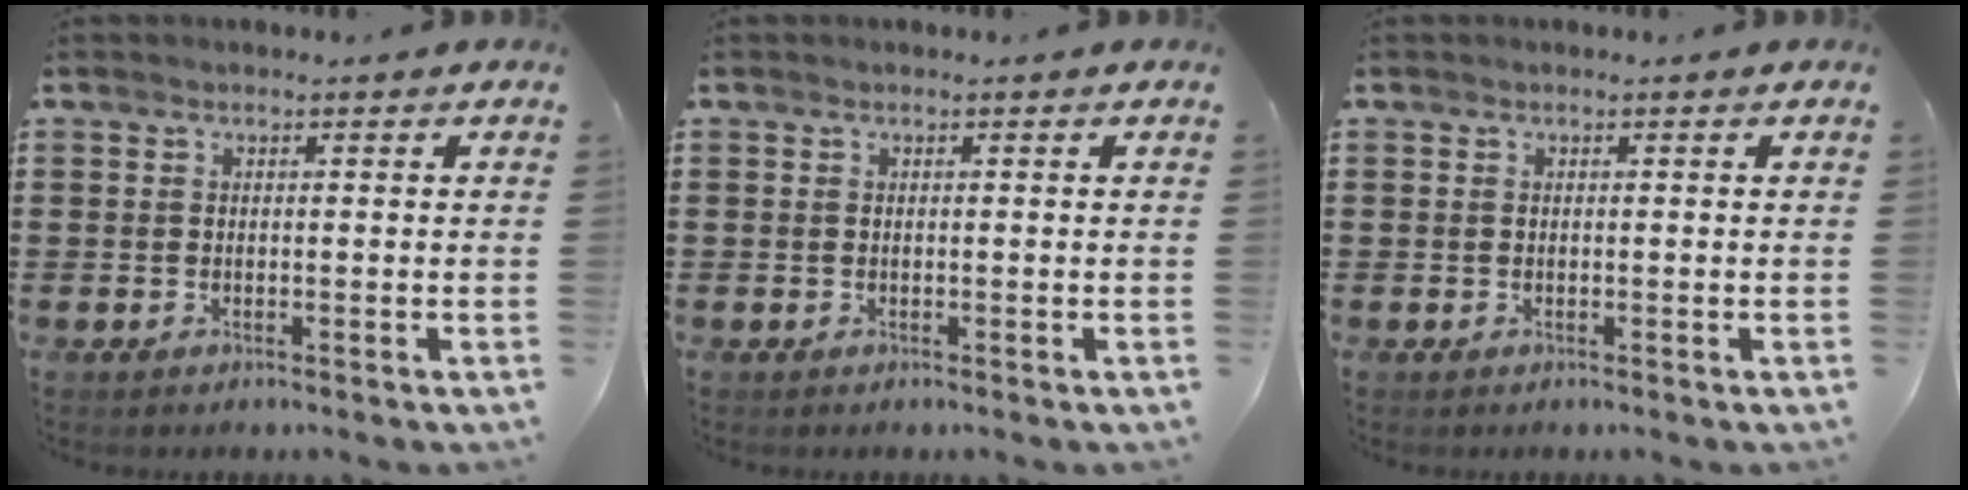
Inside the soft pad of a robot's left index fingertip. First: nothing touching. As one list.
[{"total": 0.0}, {"total": 0.0}]